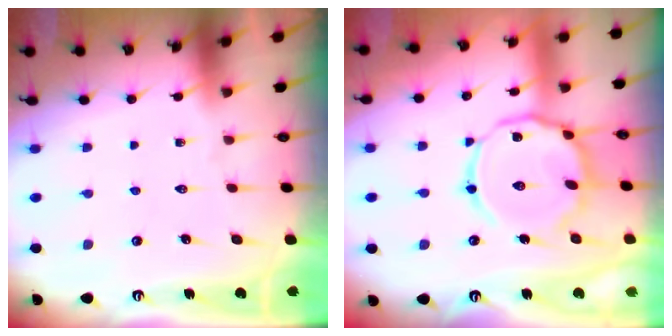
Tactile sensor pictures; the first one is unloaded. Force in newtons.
{"total": 13.7, "press": 13.6, "slide": 1.2}